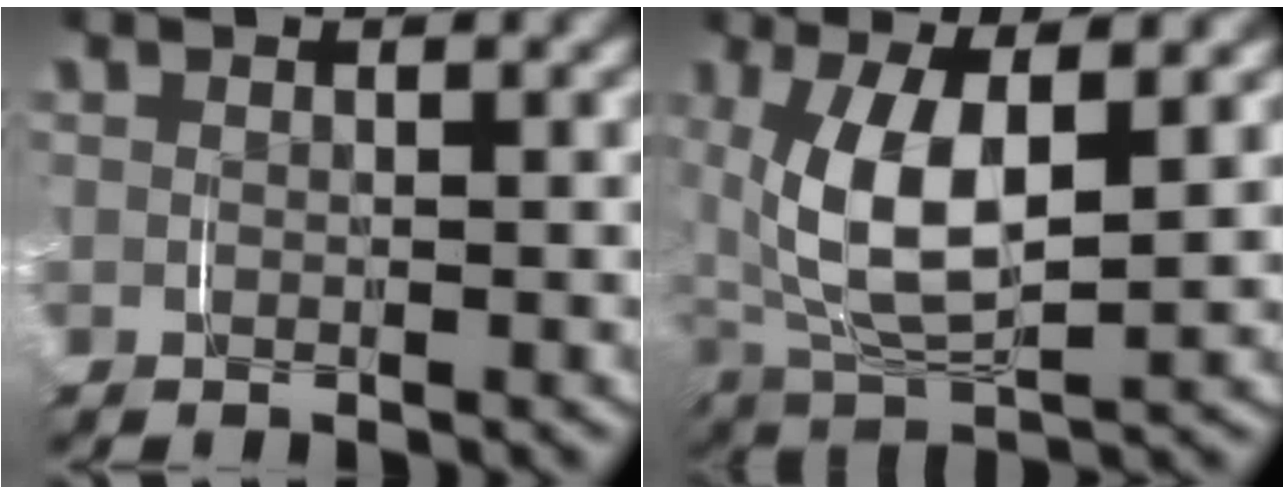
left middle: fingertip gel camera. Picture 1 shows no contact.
{"total": 7.4, "force": [1.1, 3.7, 6.3], "torque": [-0.142, -0.005, 0.028]}